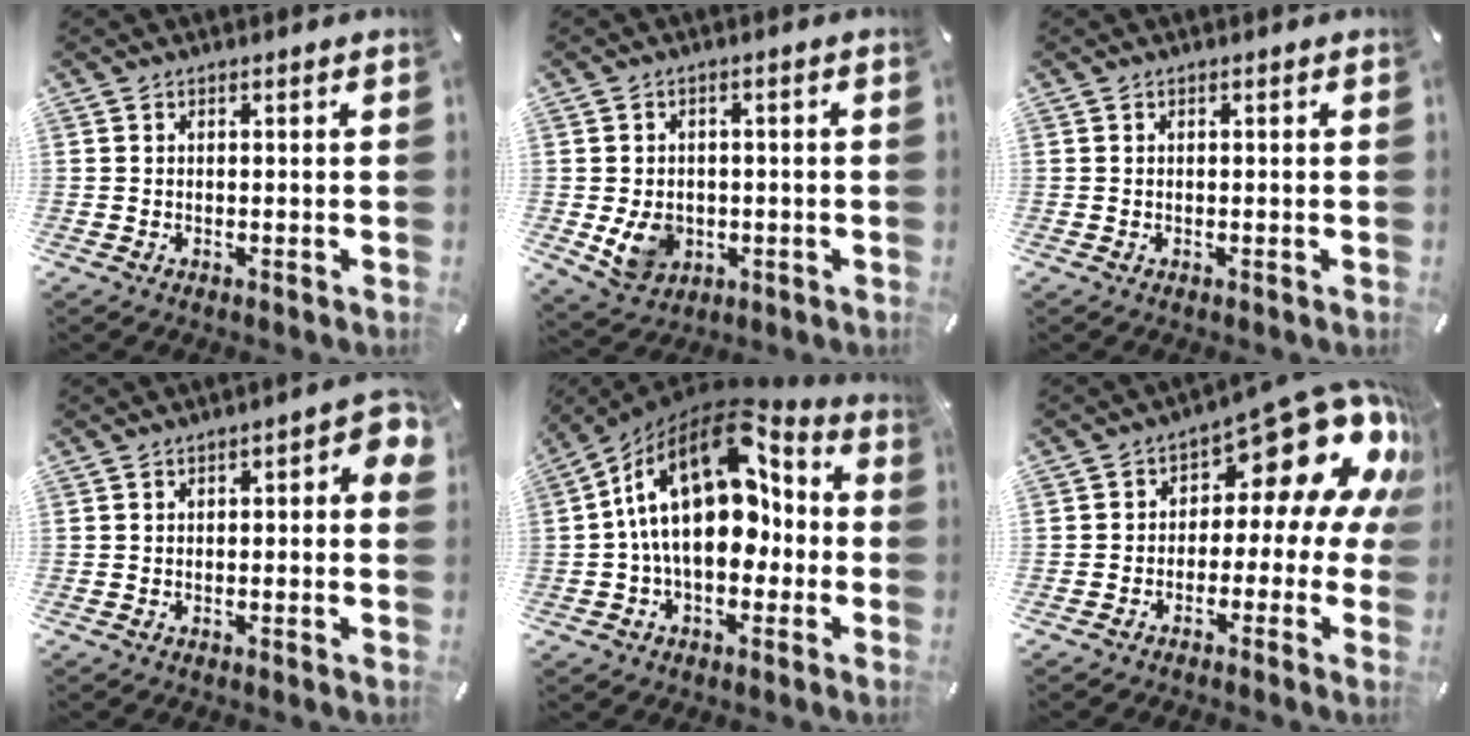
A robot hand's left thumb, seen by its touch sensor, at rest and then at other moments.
{"total": 7.6, "force": [-1.0, 6.5, 3.9], "torque": [-0.074, 0.002, -0.016]}
{"total": 0.0}
{"total": 4.0, "force": [0.0, 1.8, 3.6], "torque": [-0.042, 0.001, -0.006]}
{"total": 21.8, "force": [4.4, 13.6, 16.5], "torque": [-0.278, -0.032, 0.074]}
{"total": 18.5, "force": [8.3, 8.7, 14.0], "torque": [-0.176, -0.057, 0.136]}